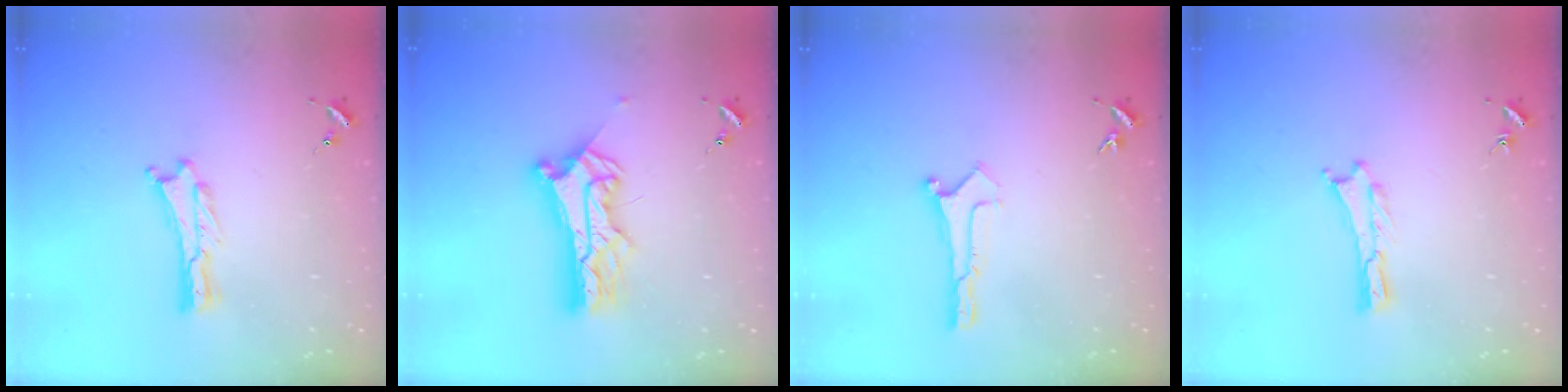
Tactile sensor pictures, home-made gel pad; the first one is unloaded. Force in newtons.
{"total": 10.5, "press": 10.5, "slide": 0.8}
{"total": 0.0}
{"total": 0.0}